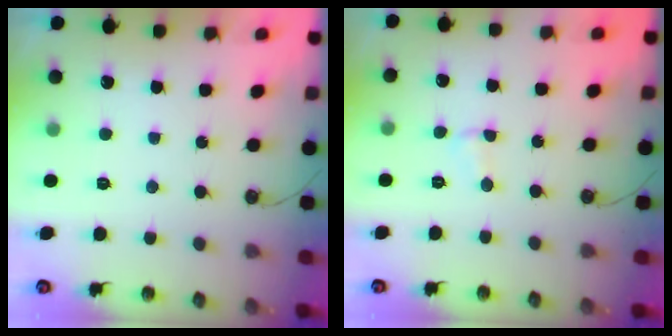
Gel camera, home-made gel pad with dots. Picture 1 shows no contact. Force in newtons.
{"total": 1.8, "press": 1.7, "slide": 0.4}